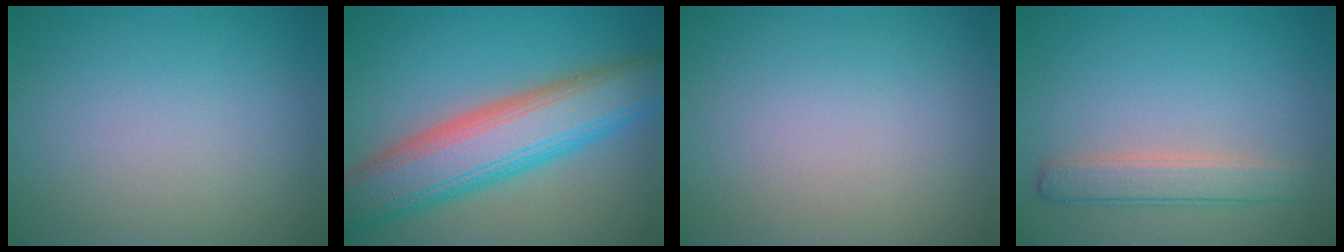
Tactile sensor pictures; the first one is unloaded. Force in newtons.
{"total": 9.6, "press": 9.6, "slide": 0.6}
{"total": 0.0}
{"total": 2.8, "press": 2.8, "slide": 0.1}